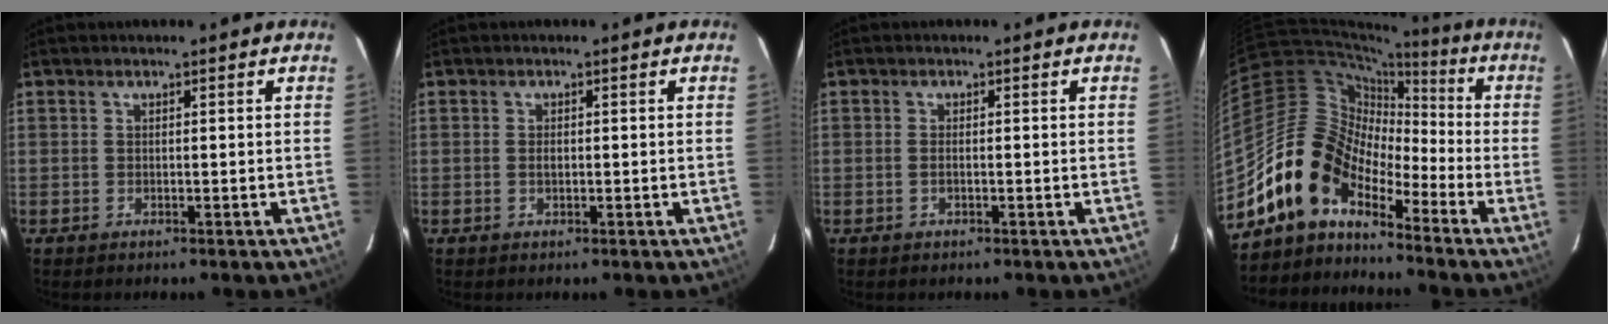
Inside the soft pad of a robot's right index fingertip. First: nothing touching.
{"total": 0.9, "force": [0.1, 0.5, 0.8], "torque": [-0.013, 0.002, 0.002]}
{"total": 0.8, "force": [-0.1, 0.3, 0.8], "torque": [-0.017, 0.001, -0.003]}
{"total": 12.3, "force": [-9.2, 6.6, 4.8], "torque": [-0.083, 0.034, -0.189]}